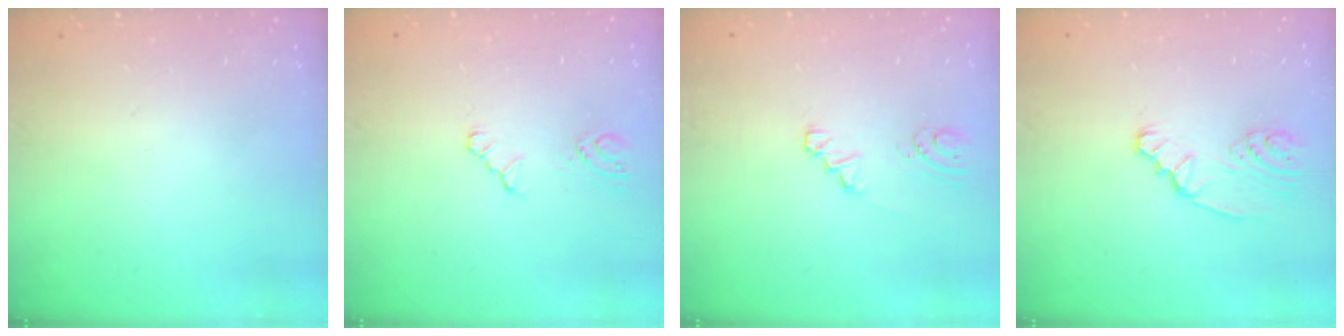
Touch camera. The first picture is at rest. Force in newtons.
{"total": 3.5, "press": 3.4, "slide": 0.6}
{"total": 1.0, "press": 1.0, "slide": 0.1}
{"total": 2.4, "press": 2.4, "slide": 0.1}